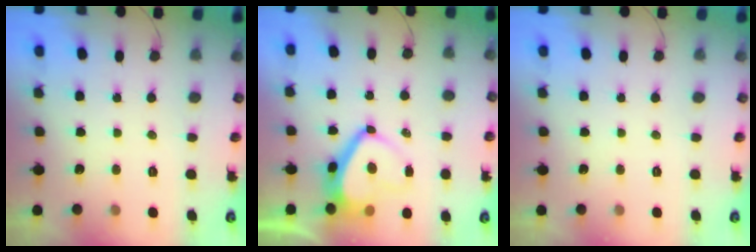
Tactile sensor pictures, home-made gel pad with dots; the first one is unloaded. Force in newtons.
{"total": 9.3, "press": 9.2, "slide": 1.3}
{"total": 0.0}